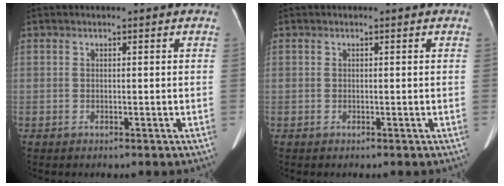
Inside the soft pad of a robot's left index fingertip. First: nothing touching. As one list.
[{"total": 0.0}]